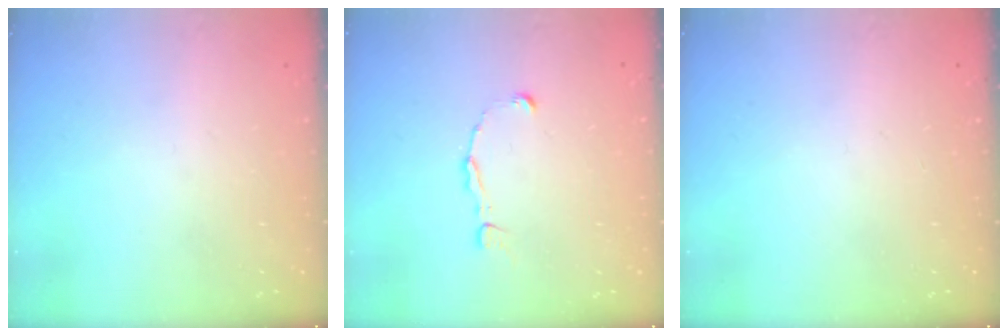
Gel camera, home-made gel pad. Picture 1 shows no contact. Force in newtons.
{"total": 1.5, "press": 1.5, "slide": 0.1}
{"total": 0.0}